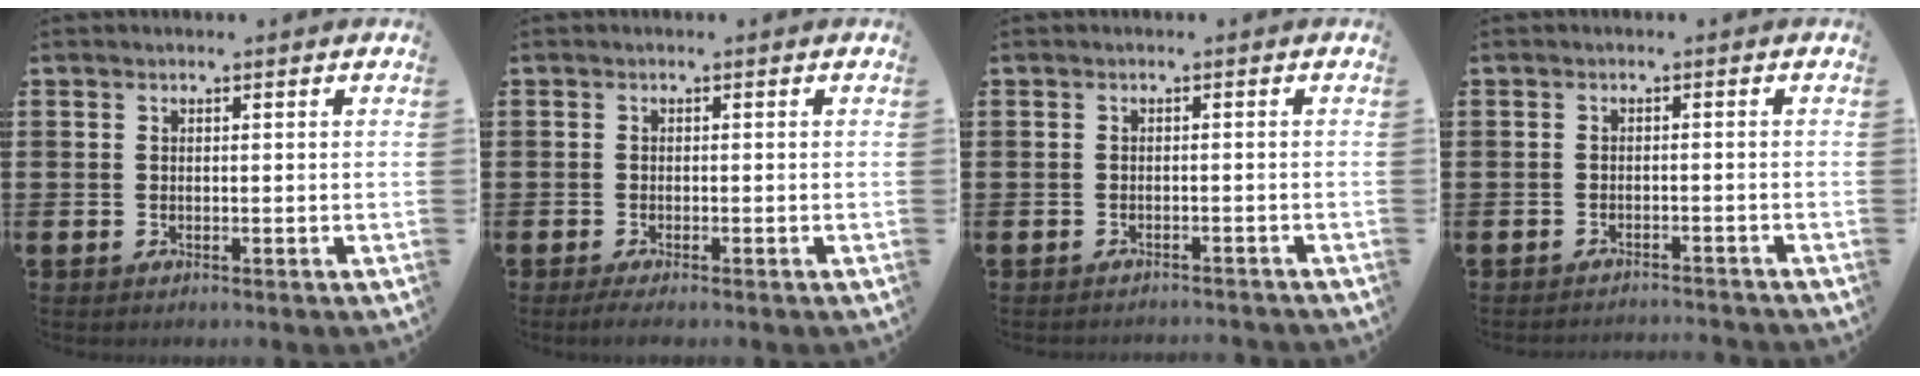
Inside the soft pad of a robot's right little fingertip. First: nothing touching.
{"total": 0.9, "force": [-0.5, 0.1, 0.8], "torque": [-0.013, -0.002, -0.010]}
{"total": 0.9, "force": [-0.9, -0.1, -0.1], "torque": [-0.001, 0.002, -0.020]}
{"total": 1.3, "force": [-1.3, -0.2, -0.1], "torque": [0.000, 0.004, -0.027]}